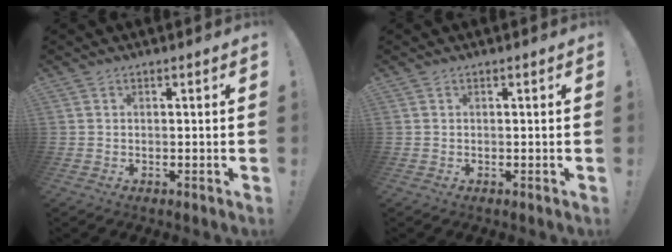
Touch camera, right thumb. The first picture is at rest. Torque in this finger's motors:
{"motor_torque": [-0.01, -0.01, 0.00, 0.00, 0.00]}